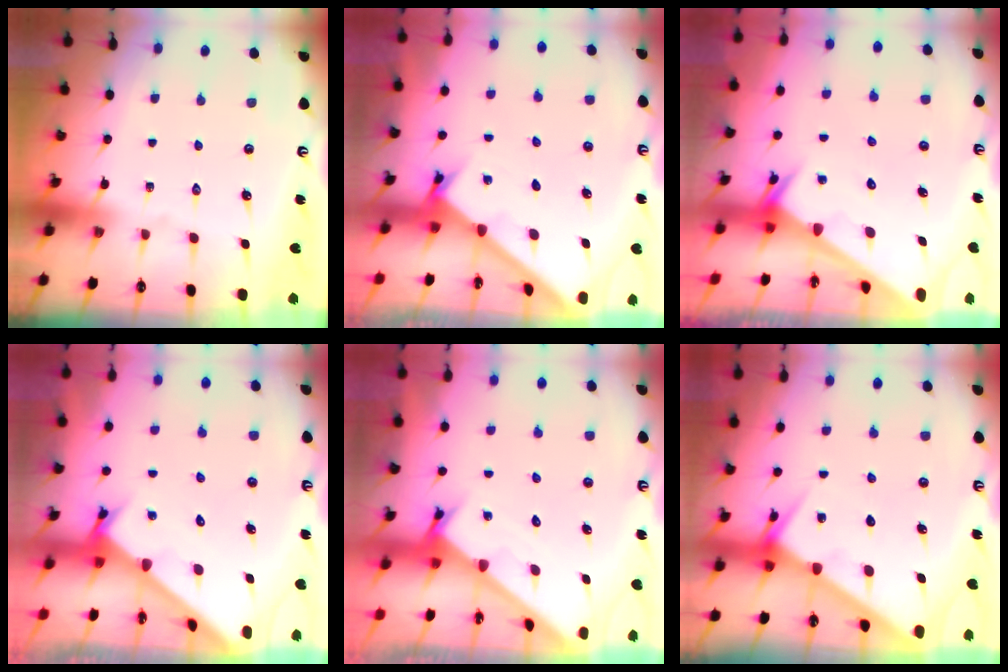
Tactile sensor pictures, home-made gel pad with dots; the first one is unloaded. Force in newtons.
{"total": 1.6, "press": 1.6, "slide": 0.1}
{"total": 2.5, "press": 2.5, "slide": 0.1}
{"total": 2.4, "press": 2.4, "slide": 0.1}
{"total": 1.7, "press": 1.7, "slide": 0.1}
{"total": 3.3, "press": 3.3, "slide": 0.4}